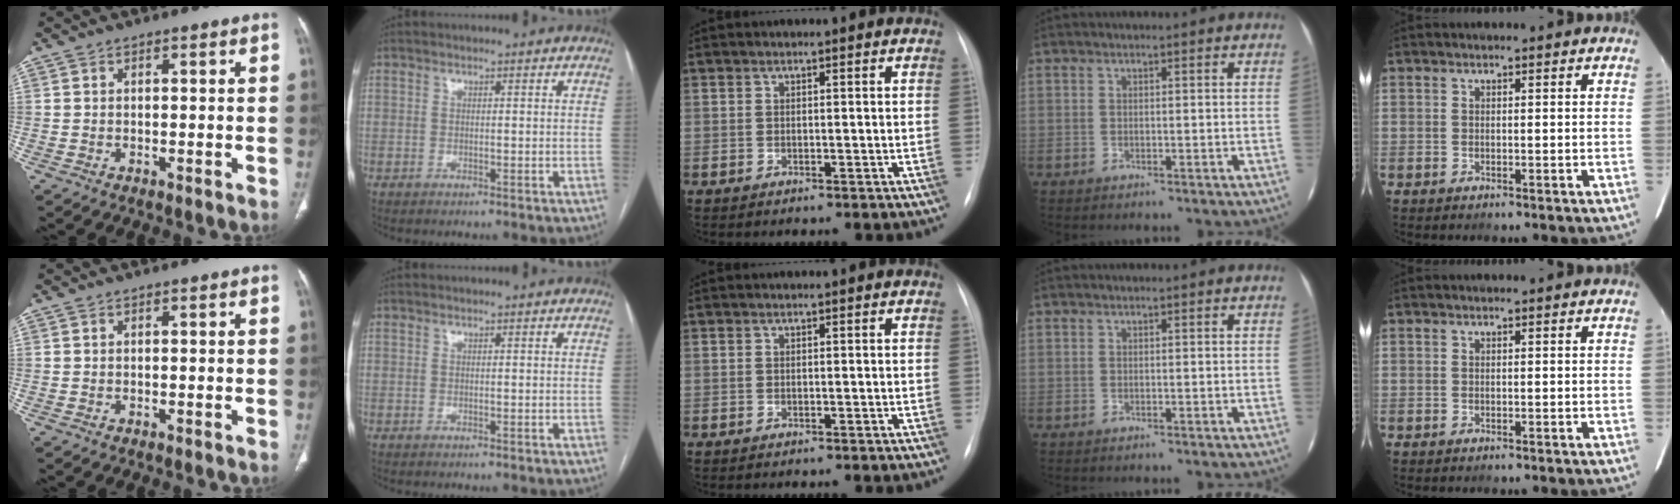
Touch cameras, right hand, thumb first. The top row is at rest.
{}